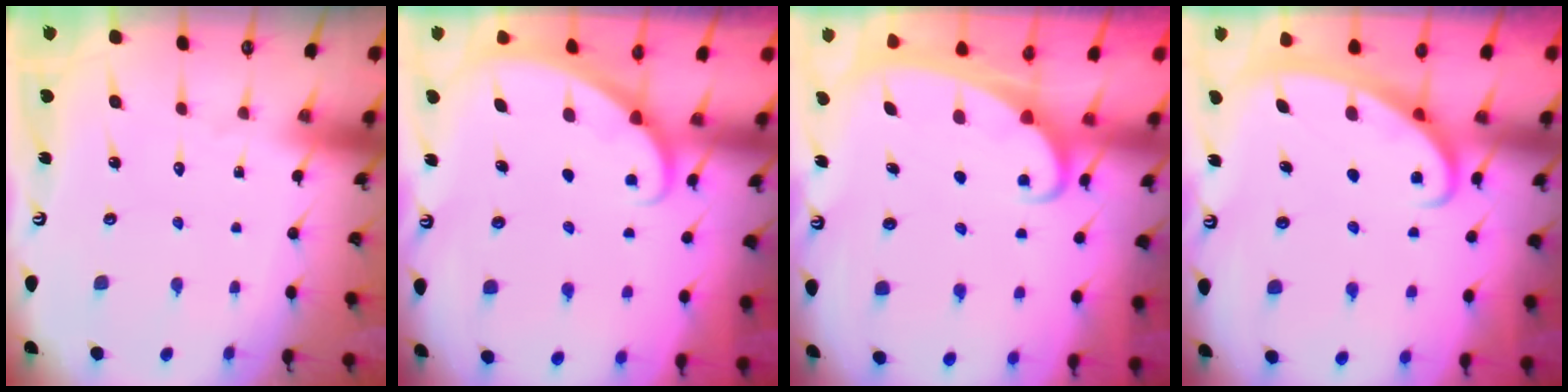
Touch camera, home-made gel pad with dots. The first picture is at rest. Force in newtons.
{"total": 2.8, "press": 2.8, "slide": 0.1}
{"total": 2.1, "press": 2.1, "slide": 0.2}
{"total": 2.5, "press": 2.5, "slide": 0.4}